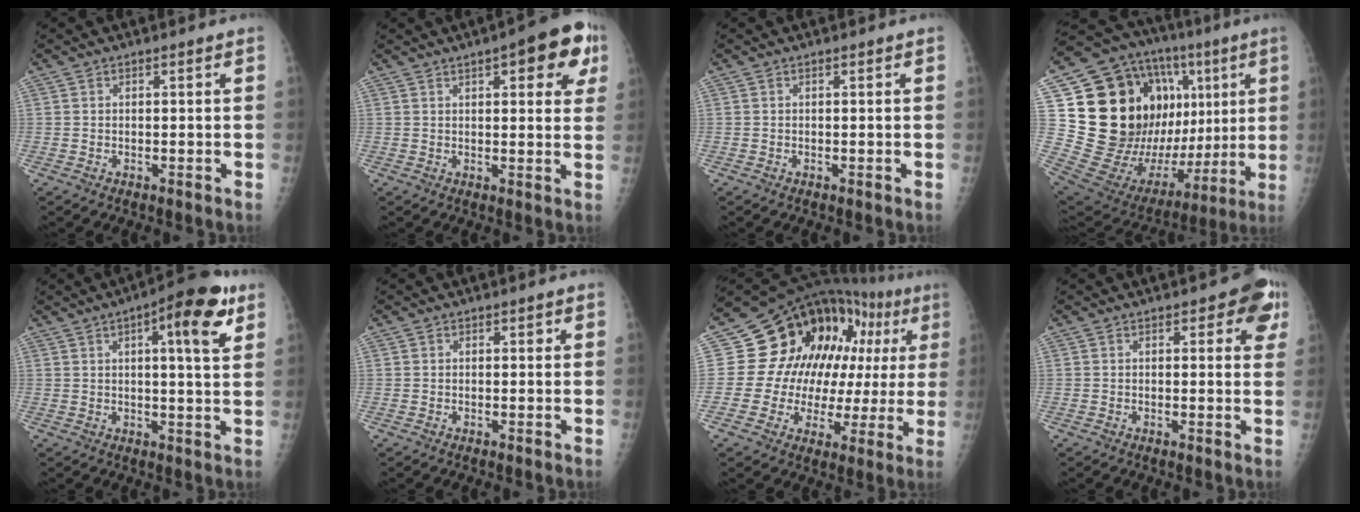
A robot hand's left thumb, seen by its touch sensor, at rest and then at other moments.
{"total": 11.6, "force": [5.3, 4.2, 9.4], "torque": [-0.076, -0.005, 0.057]}
{"total": 0.0}
{"total": 36.0, "force": [6.3, 18.6, 30.1], "torque": [-0.459, 0.018, 0.121]}
{"total": 11.7, "force": [5.1, 3.3, 10.0], "torque": [-0.121, -0.007, 0.062]}
{"total": 0.9, "force": [0.3, 0.8, 0.3], "torque": [0.008, 0.002, 0.001]}
{"total": 21.0, "force": [4.9, 13.3, 15.4], "torque": [-0.163, 0.025, 0.074]}
{"total": 5.8, "force": [2.5, 2.8, 4.4], "torque": [-0.013, -0.003, 0.018]}